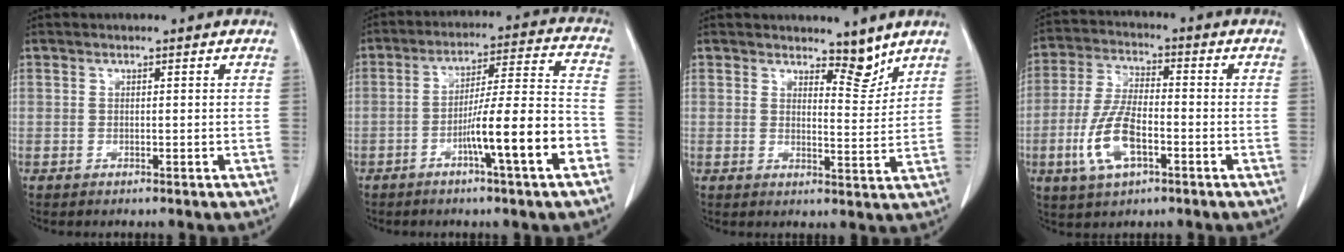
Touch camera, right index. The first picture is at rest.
{"total": 13.0, "force": [-5.4, -0.1, 11.8], "torque": [-0.188, 0.009, -0.086]}
{"total": 4.1, "force": [3.6, 1.3, 1.4], "torque": [-0.012, -0.013, 0.054]}
{"total": 9.7, "force": [-3.3, 3.7, 8.3], "torque": [-0.190, -0.005, -0.062]}